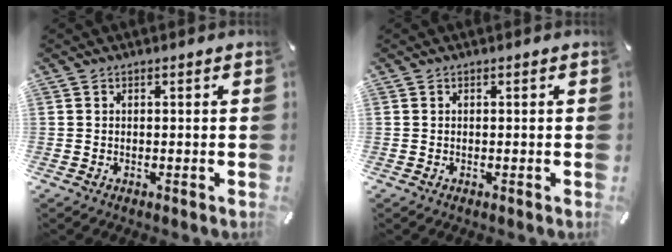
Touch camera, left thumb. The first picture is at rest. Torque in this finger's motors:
{"motor_torque": [-0.03, -0.02, 0.00, 0.00, 0.00]}